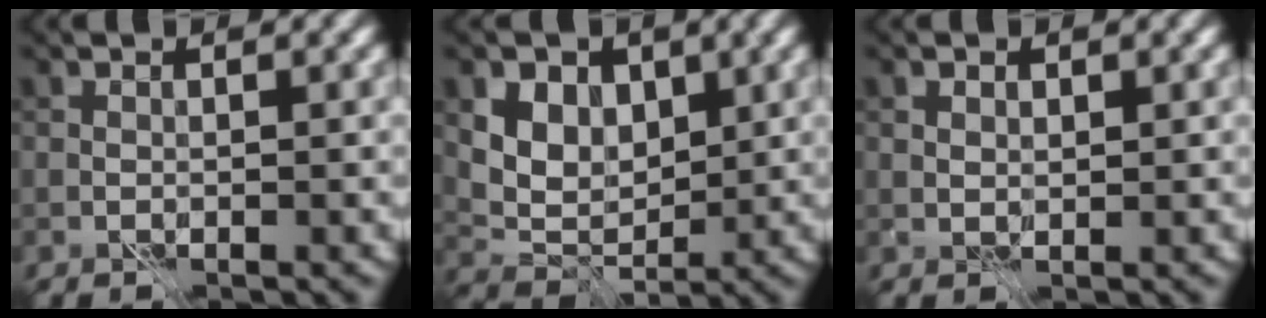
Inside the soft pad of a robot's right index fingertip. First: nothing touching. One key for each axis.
{"total": 4.6, "fx": 2.0, "fy": 3.3, "fz": 2.5, "tx": -0.053, "ty": -0.011, "tz": 0.032}
{"total": 0.9, "fx": 0.5, "fy": 0.6, "fz": 0.4, "tx": -0.007, "ty": -0.001, "tz": 0.010}